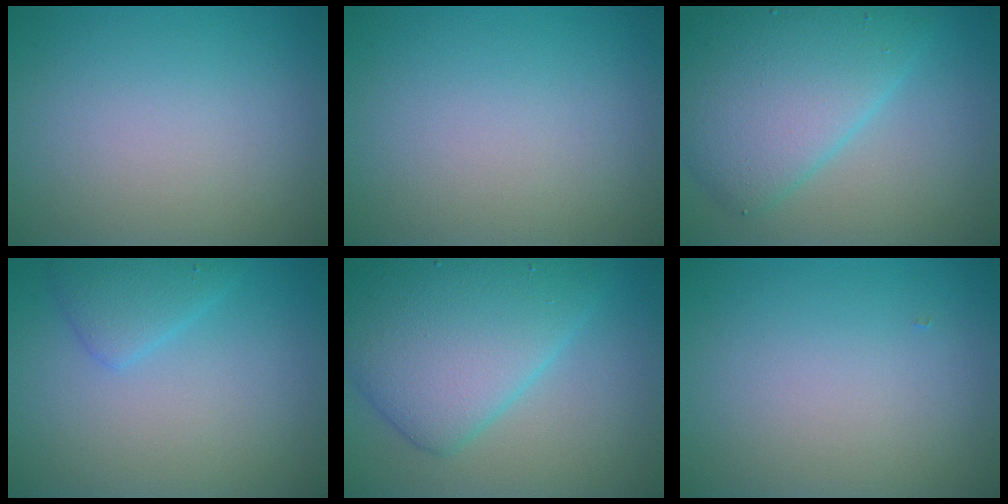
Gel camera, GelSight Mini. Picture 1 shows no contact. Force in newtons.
{"total": 0.0}
{"total": 7.9, "press": 7.9, "slide": 0.4}
{"total": 2.4, "press": 2.4, "slide": 0.1}
{"total": 8.7, "press": 8.7, "slide": 0.1}
{"total": 0.0}